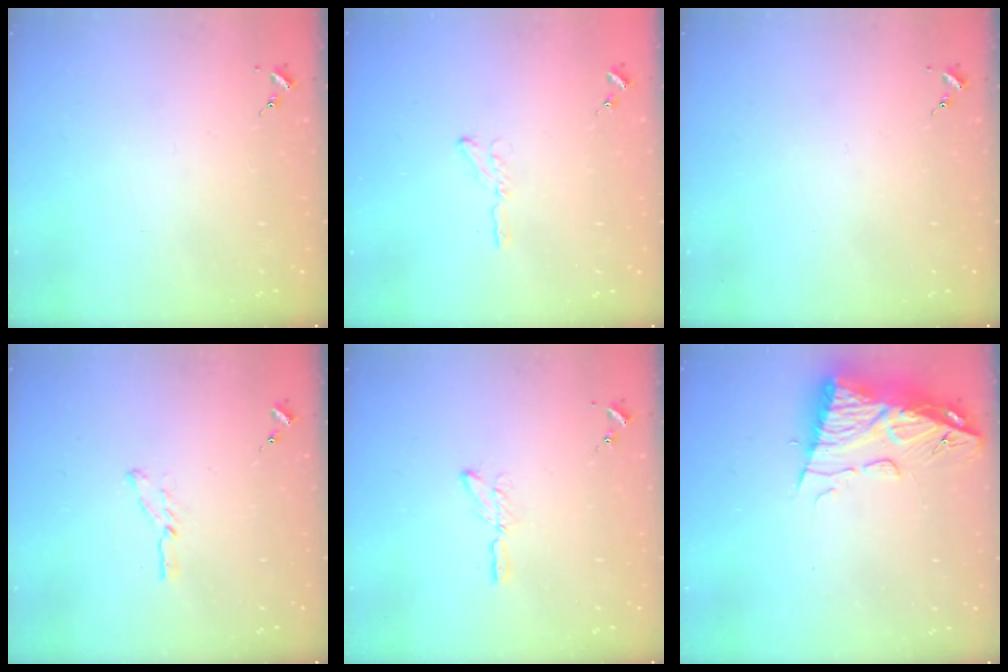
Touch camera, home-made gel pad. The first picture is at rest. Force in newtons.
{"total": 4.1, "press": 4.1, "slide": 0.5}
{"total": 0.0}
{"total": 3.7, "press": 3.7, "slide": 0.4}
{"total": 4.5, "press": 4.5, "slide": 0.5}
{"total": 12.5, "press": 12.5, "slide": 1.2}